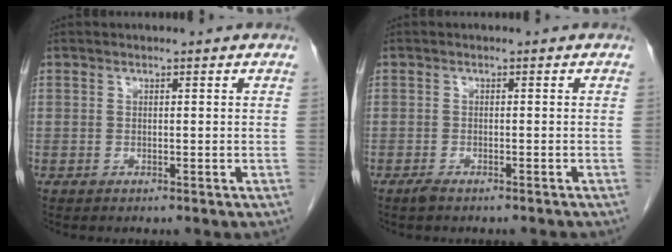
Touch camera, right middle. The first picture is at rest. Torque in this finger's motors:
{"motor_torque": [-0.17, 0.07, -0.03, -0.01]}